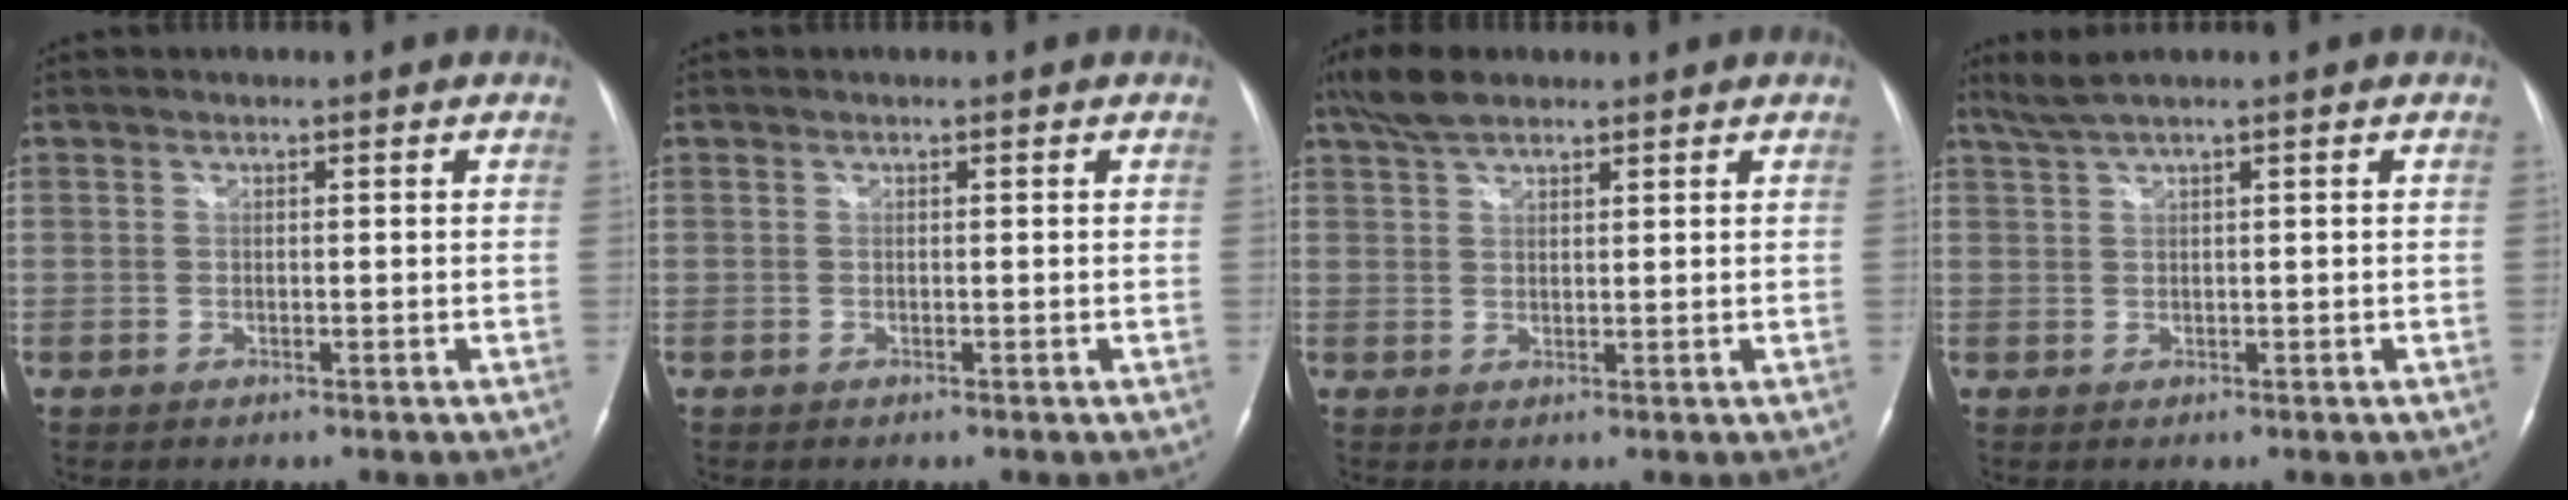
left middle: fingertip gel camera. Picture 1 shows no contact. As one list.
[{"total": 0.0}, {"total": 5.0, "force": [3.8, 1.8, 2.6], "torque": [-0.062, 0.017, 0.077]}, {"total": 2.4, "force": [1.8, -0.5, 1.6], "torque": [-0.044, 0.015, 0.043]}]